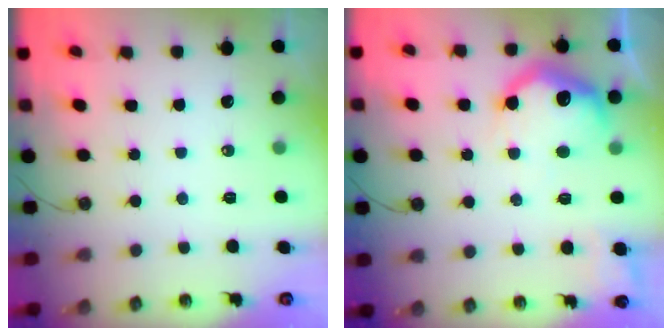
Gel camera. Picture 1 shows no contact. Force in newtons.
{"total": 16.8, "press": 16.7, "slide": 1.2}